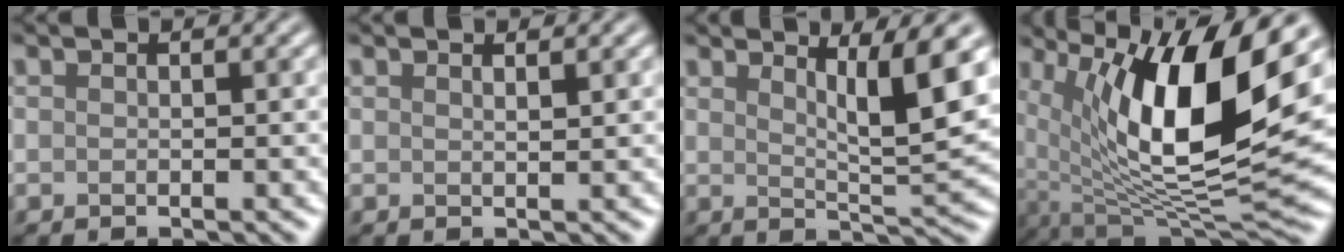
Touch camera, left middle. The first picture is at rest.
{"total": 0.9, "force": [0.7, 0.3, 0.5], "torque": [0.001, 0.001, 0.011]}
{"total": 5.9, "force": [2.6, 1.1, 5.2], "torque": [-0.069, -0.009, 0.043]}
{"total": 14.5, "force": [4.5, 5.1, 12.8], "torque": [-0.203, -0.009, 0.076]}